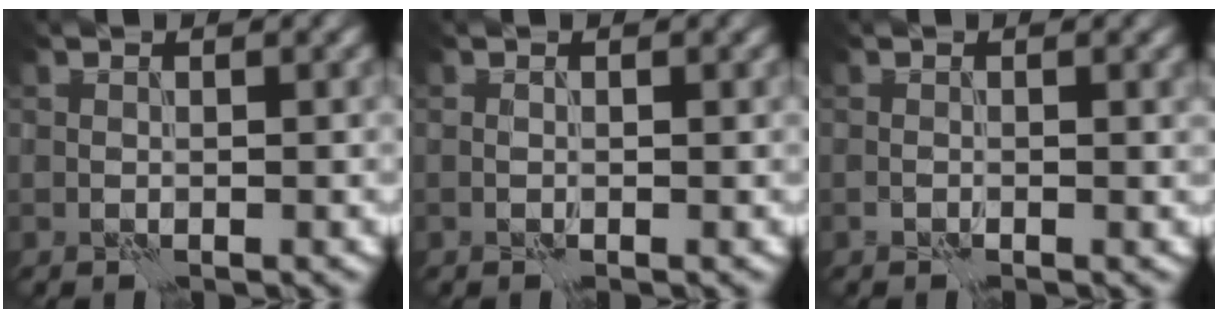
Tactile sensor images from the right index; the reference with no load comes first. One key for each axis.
{"total": 0.0}
{"total": 0.7, "fx": -0.2, "fy": 0.2, "fz": 0.6, "tx": -0.010, "ty": -0.004, "tz": -0.004}